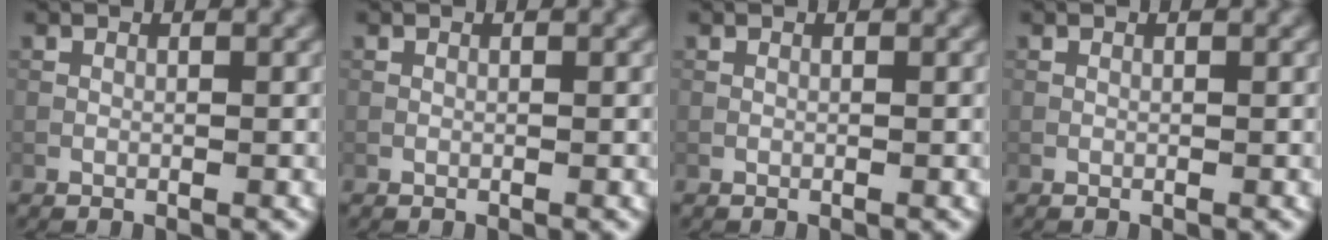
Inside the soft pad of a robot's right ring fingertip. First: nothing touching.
{"total": 0.0}
{"total": 0.0}
{"total": 0.0}